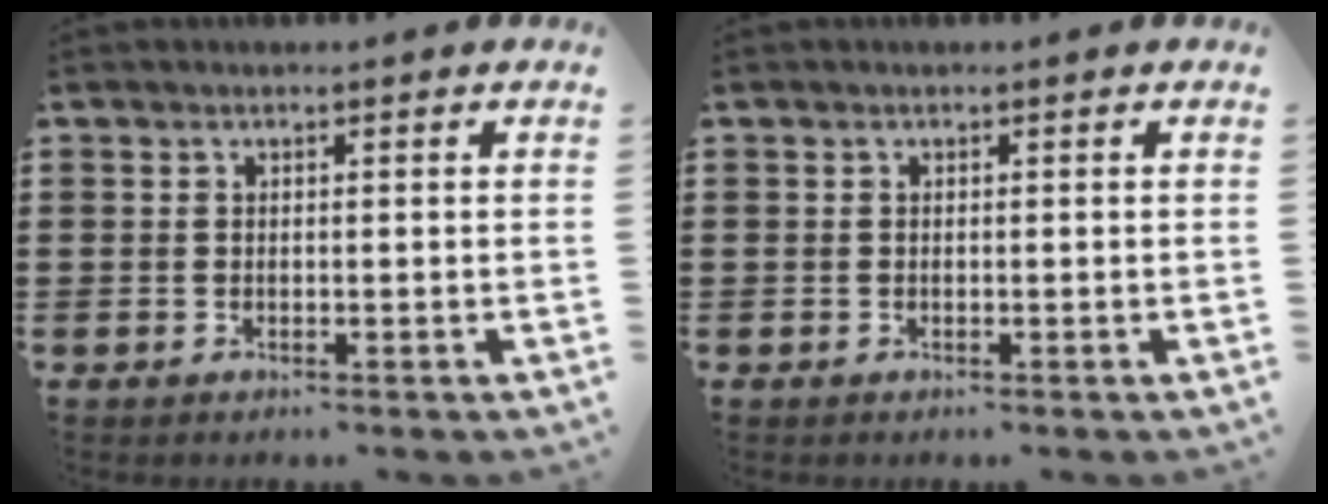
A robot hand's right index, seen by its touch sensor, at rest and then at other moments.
{"total": 0.0}